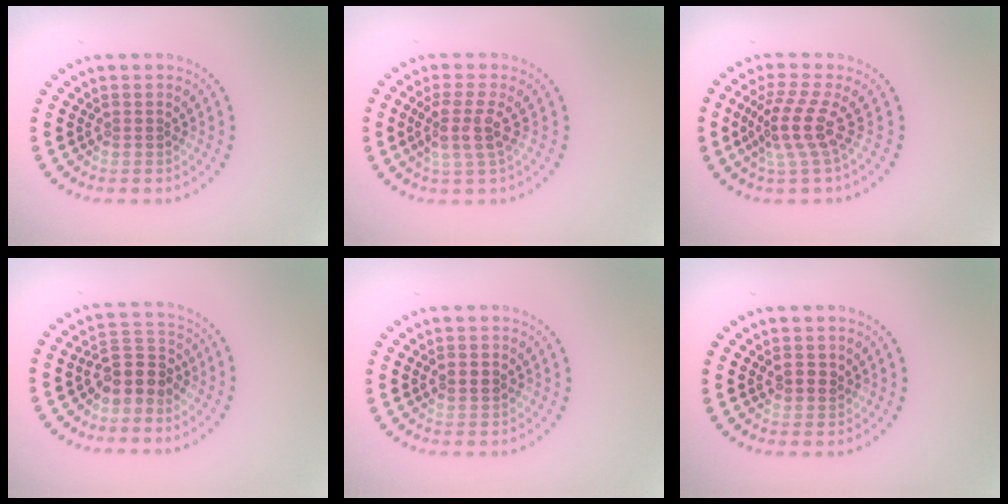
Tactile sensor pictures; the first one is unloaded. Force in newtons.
{"total": 3.1, "press": 2.4, "slide": 2.0}
{"total": 3.8, "press": 2.8, "slide": 2.6}
{"total": 3.3, "press": 2.9, "slide": 1.5}
{"total": 1.8, "press": 1.8, "slide": 0.0}
{"total": 1.1, "press": 1.0, "slide": 0.4}